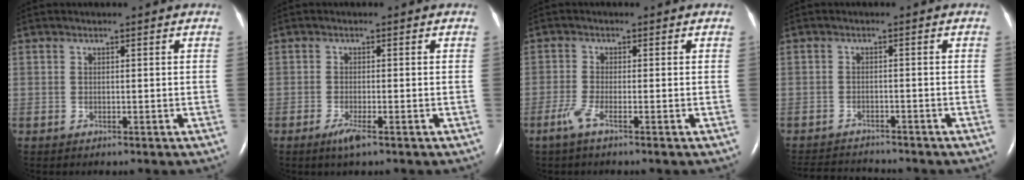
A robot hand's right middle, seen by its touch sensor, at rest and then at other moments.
{"total": 2.4, "force": [-1.4, 0.1, 1.9], "torque": [-0.043, -0.006, -0.029]}
{"total": 2.6, "force": [-1.6, -0.1, 2.0], "torque": [-0.053, -0.007, -0.040]}
{"total": 6.7, "force": [-6.6, 0.4, 1.2], "torque": [-0.023, -0.004, -0.104]}